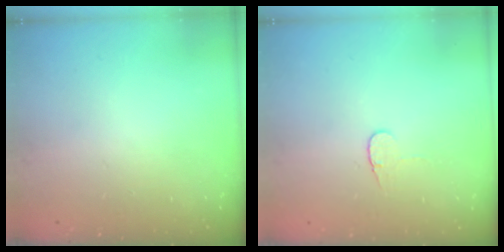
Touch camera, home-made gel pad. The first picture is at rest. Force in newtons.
{"total": 3.7, "press": 3.6, "slide": 0.4}